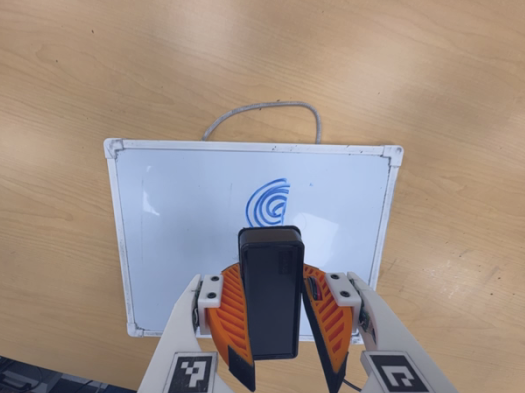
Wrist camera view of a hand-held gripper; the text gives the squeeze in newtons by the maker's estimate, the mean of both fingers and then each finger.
{"total": 8.9, "left": 9.3, "right": 8.6}